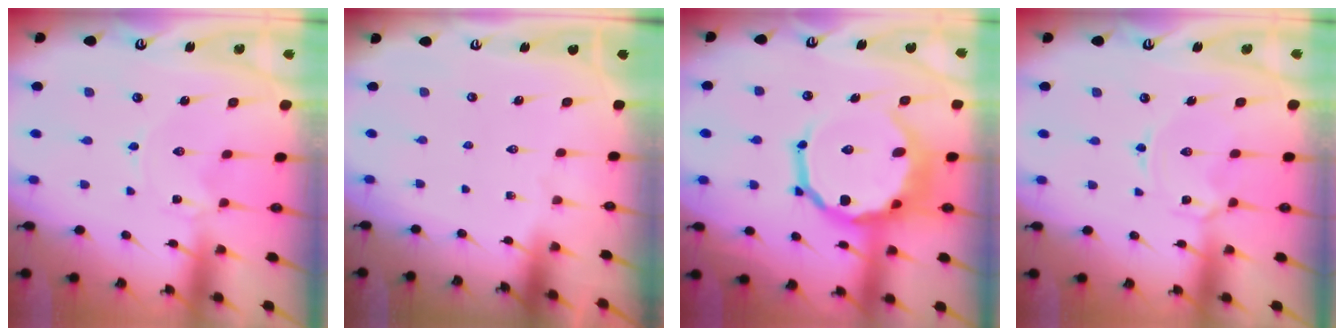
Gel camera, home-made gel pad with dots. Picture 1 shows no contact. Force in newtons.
{"total": 0.0}
{"total": 16.9, "press": 16.3, "slide": 4.2}
{"total": 2.8, "press": 2.7, "slide": 0.5}